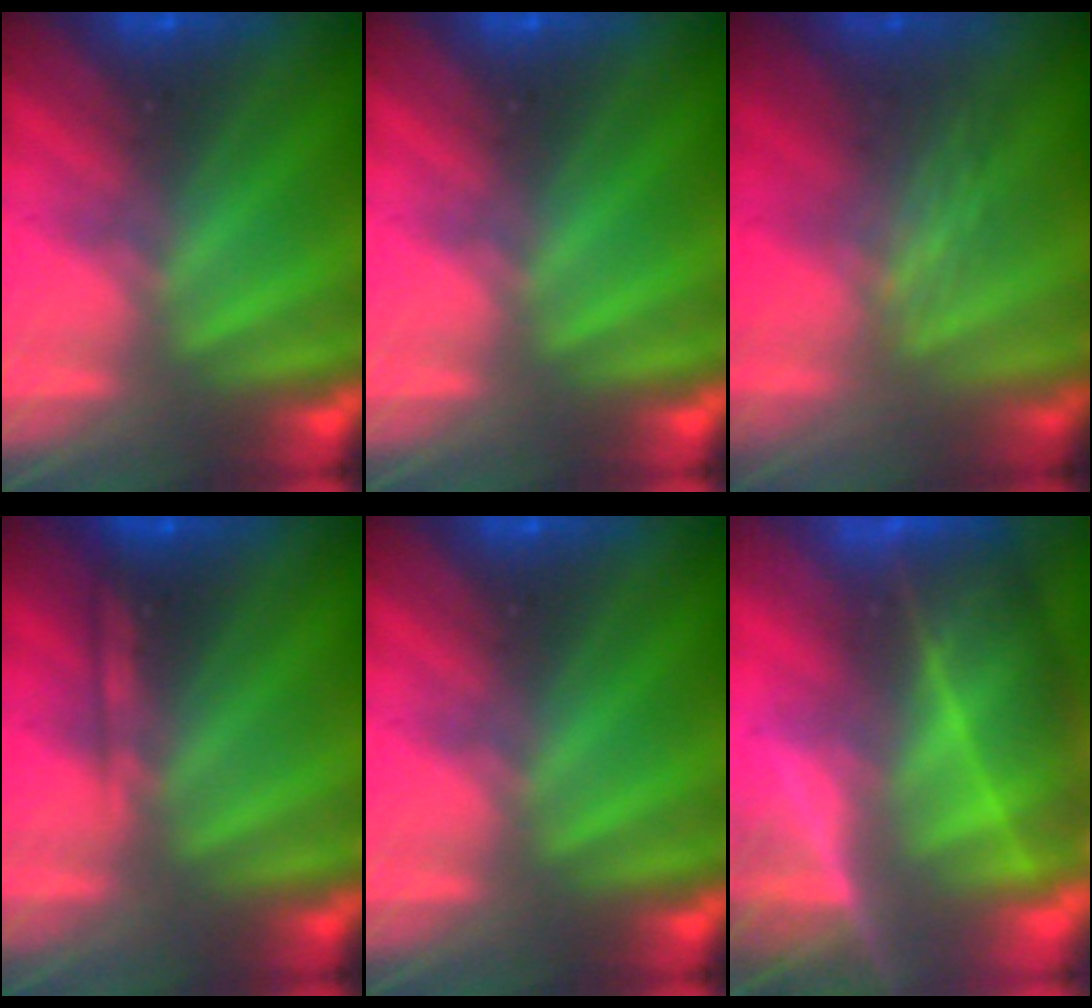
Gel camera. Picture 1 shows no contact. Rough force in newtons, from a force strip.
{"total": 0.0}
{"total": 2.4}
{"total": 2.2}
{"total": 0.0}
{"total": 7.1}